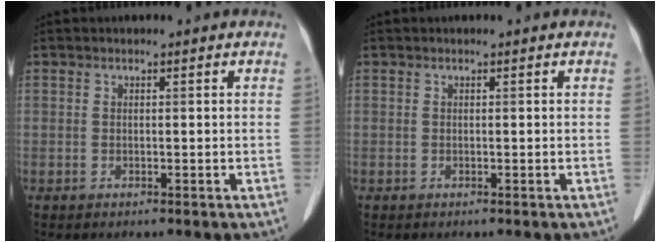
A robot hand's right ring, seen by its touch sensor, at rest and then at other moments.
{"total": 0.0}